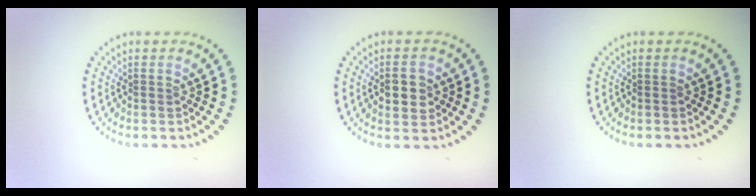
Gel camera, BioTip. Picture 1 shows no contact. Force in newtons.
{"total": 2.9, "press": 2.9, "slide": 0.2}
{"total": 0.0}